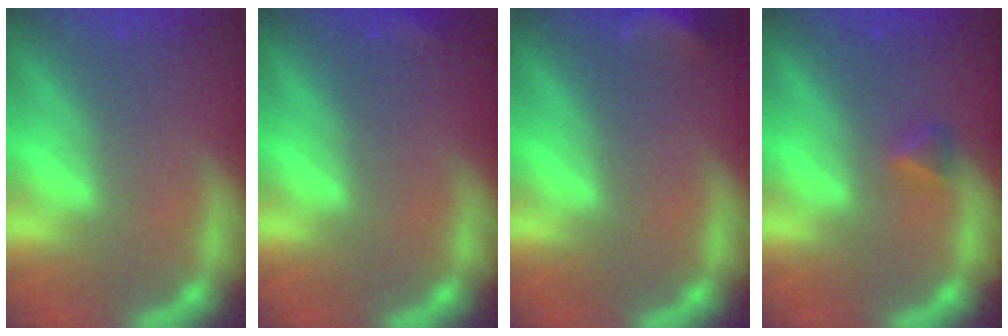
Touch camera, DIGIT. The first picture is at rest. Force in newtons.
{"total": 0.9}
{"total": 3.9}
{"total": 1.4}